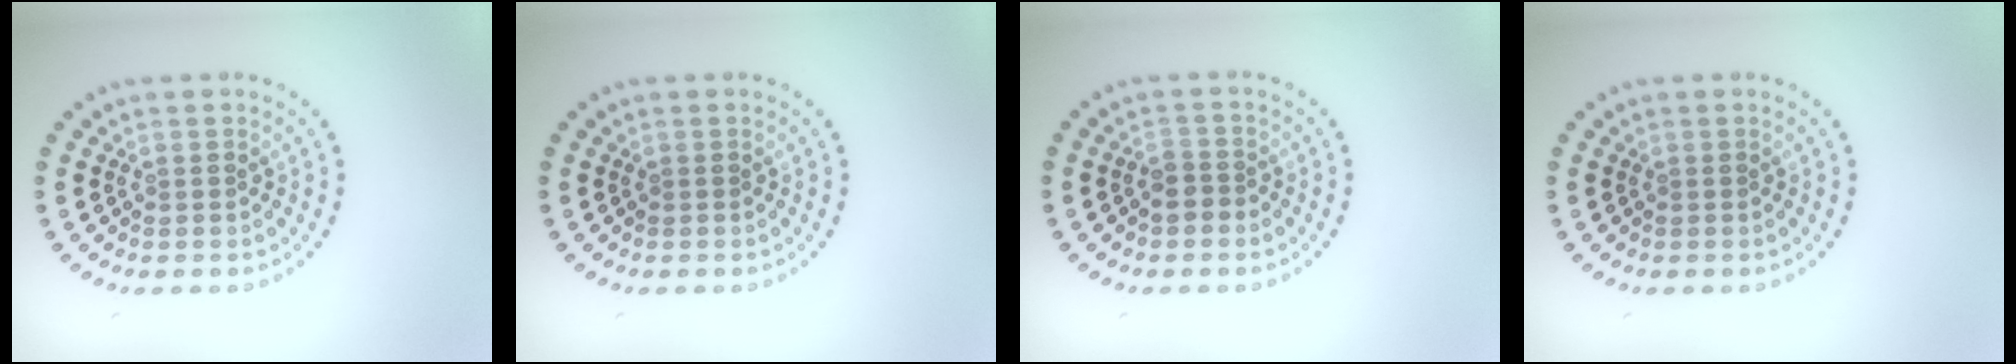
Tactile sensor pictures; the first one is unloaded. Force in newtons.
{"total": 0.0}
{"total": 1.9, "press": 1.6, "slide": 0.9}
{"total": 0.0}